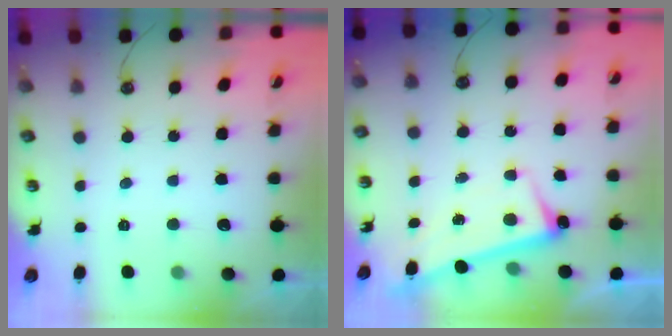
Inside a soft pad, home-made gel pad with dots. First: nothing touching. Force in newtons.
{"total": 2.6, "press": 2.4, "slide": 0.9}